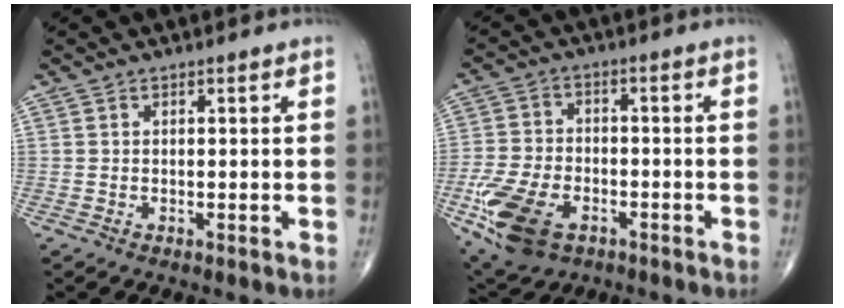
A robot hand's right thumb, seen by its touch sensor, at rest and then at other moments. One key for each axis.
{"total": 14.2, "fx": -6.2, "fy": 8.5, "fz": 9.5, "tx": -0.187, "ty": 0.010, "tz": -0.108}